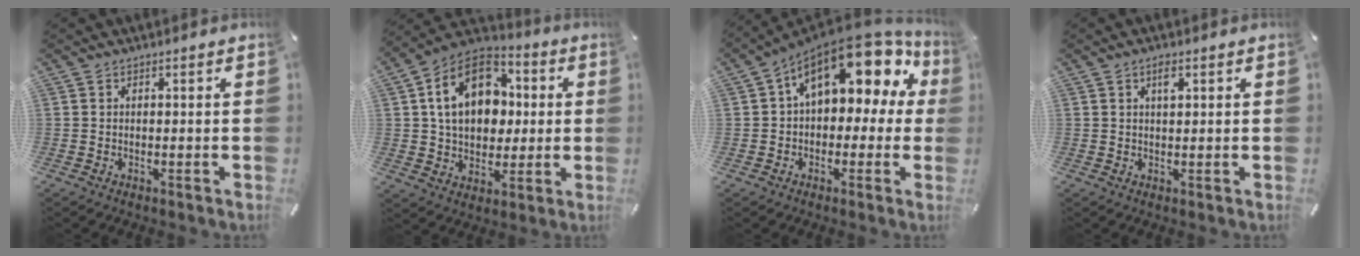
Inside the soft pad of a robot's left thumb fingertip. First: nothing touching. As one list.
[{"total": 17.0, "force": [3.2, 13.0, 10.4], "torque": [-0.177, 0.004, 0.061]}, {"total": 17.5, "force": [8.2, 9.4, 12.3], "torque": [-0.175, -0.053, 0.135]}, {"total": 2.2, "force": [1.0, 0.8, 1.8], "torque": [-0.031, 0.000, 0.014]}]